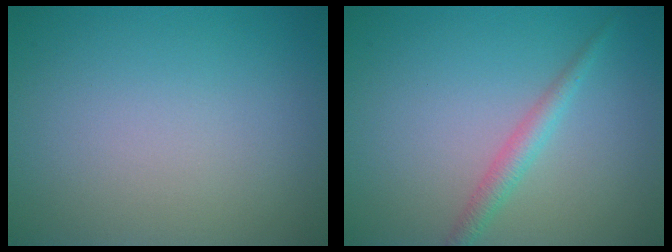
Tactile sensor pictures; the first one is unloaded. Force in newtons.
{"total": 1.9, "press": 1.9, "slide": 0.0}